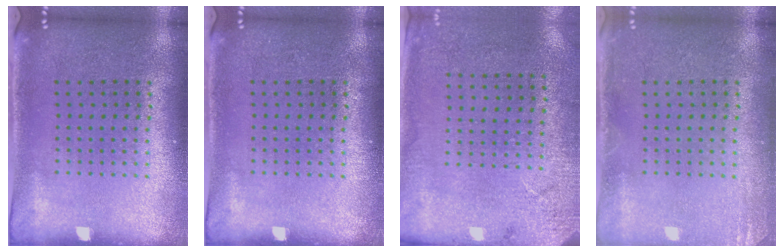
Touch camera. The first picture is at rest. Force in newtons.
{"total": 0.0}
{"total": 2.7, "press": 2.2, "slide": 1.5}
{"total": 1.5, "press": 1.4, "slide": 0.2}